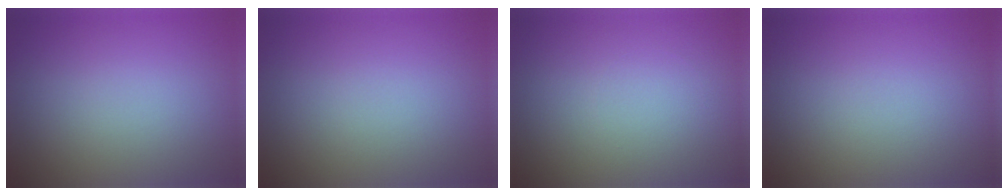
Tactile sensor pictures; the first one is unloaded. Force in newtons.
{"total": 0.0}
{"total": 0.0}
{"total": 0.0}